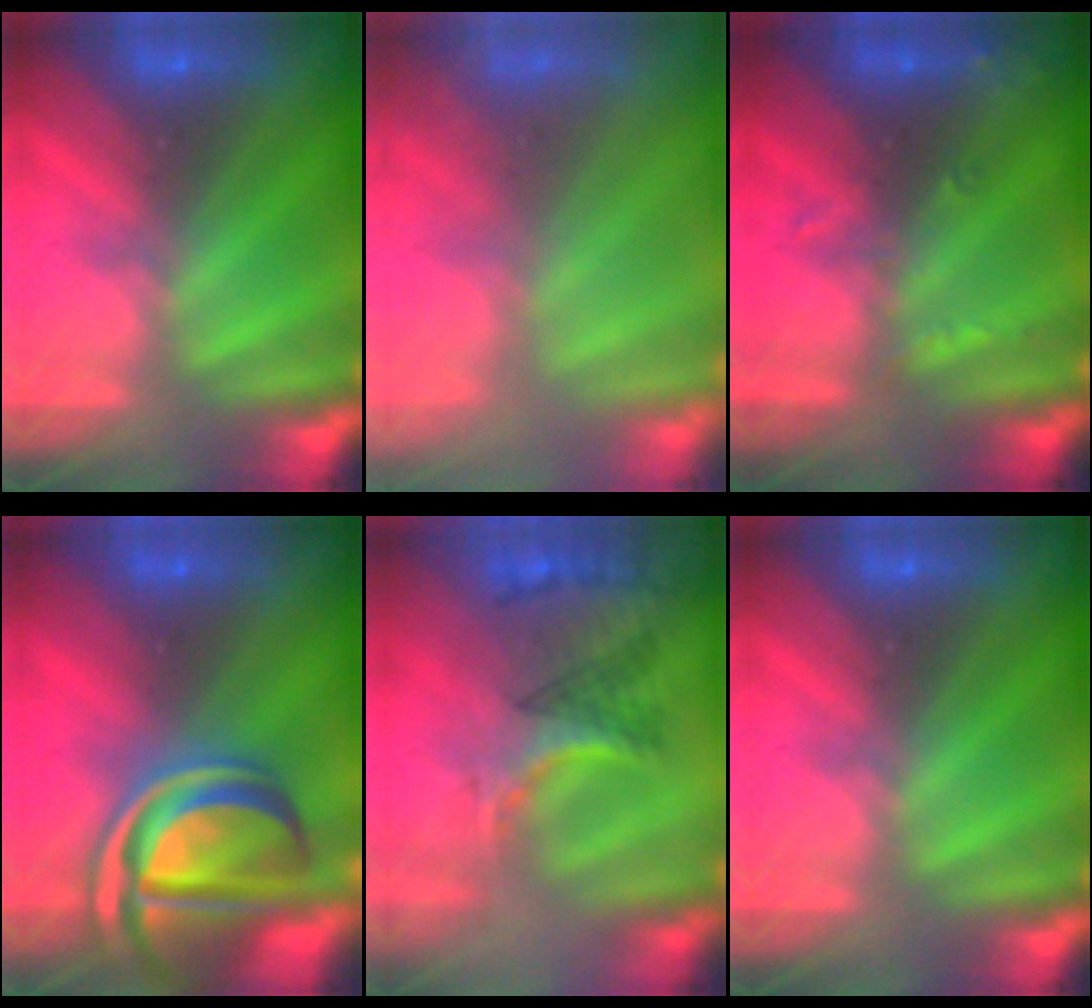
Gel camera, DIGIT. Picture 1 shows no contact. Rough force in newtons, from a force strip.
{"total": 7.1}
{"total": 2.8}
{"total": 7.0}
{"total": 2.9}
{"total": 0.0}